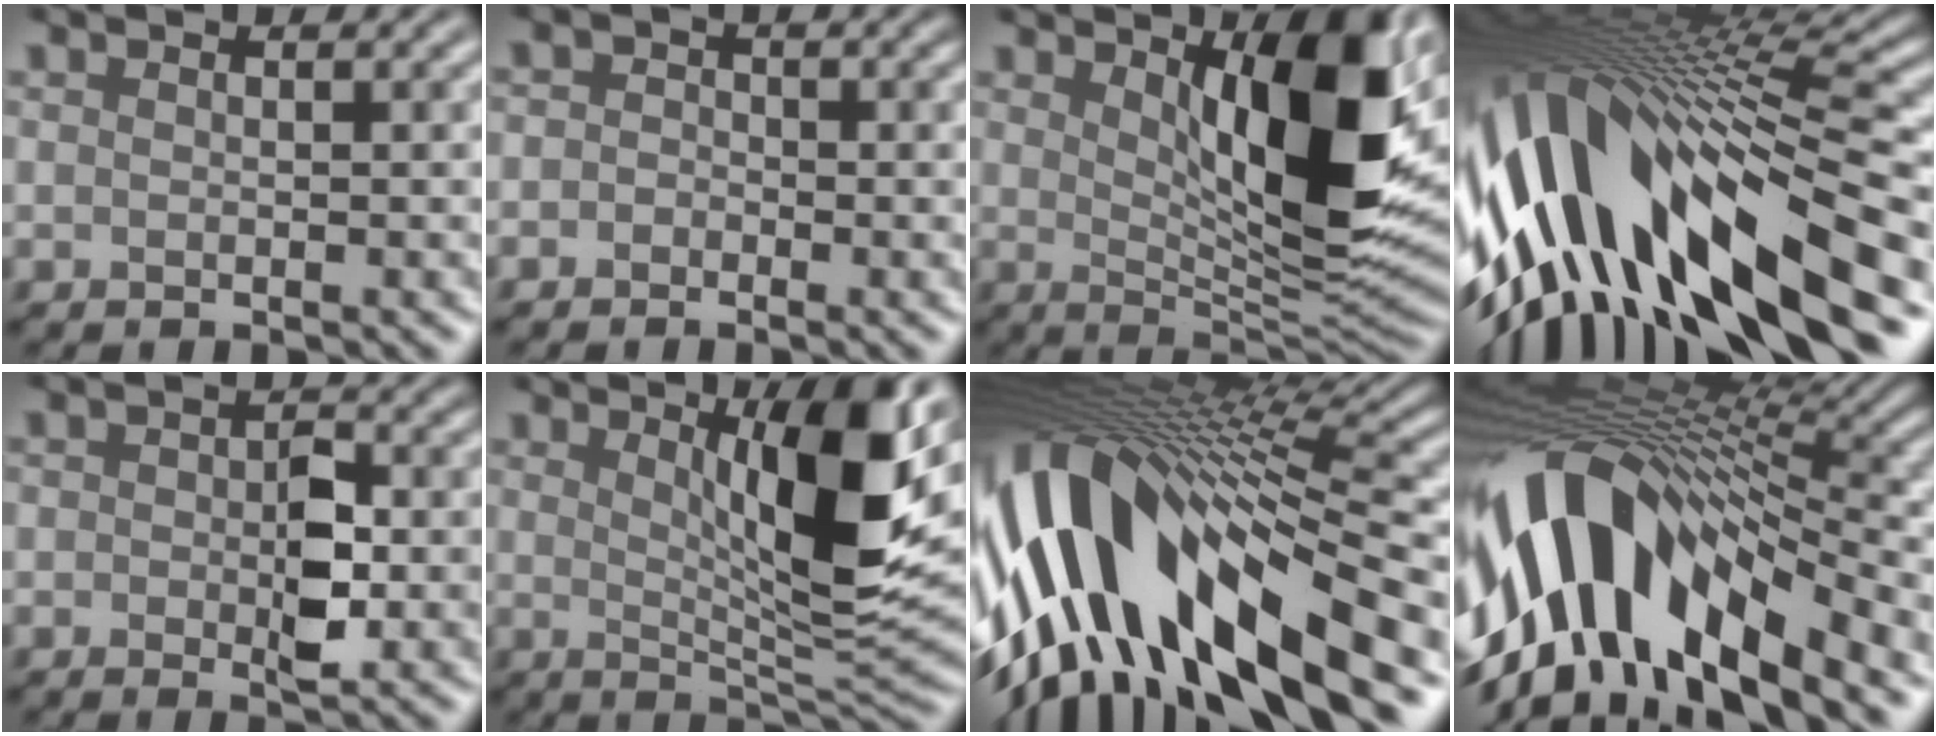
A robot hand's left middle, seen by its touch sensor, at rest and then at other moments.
{"total": 1.3, "force": [-1.1, 0.2, -0.6], "torque": [0.002, -0.002, -0.009]}
{"total": 9.9, "force": [2.4, 2.6, 9.3], "torque": [-0.149, -0.013, 0.062]}
{"total": 14.7, "force": [-5.5, 5.4, 12.6], "torque": [-0.239, 0.013, -0.073]}
{"total": 3.2, "force": [-1.0, 1.2, 2.8], "torque": [-0.060, -0.006, 0.002]}
{"total": 8.3, "force": [1.9, 1.1, 8.0], "torque": [-0.130, -0.015, 0.057]}
{"total": 14.7, "force": [-3.8, 5.3, 13.1], "torque": [-0.248, 0.028, -0.045]}
{"total": 14.0, "force": [-3.3, 6.5, 11.9], "torque": [-0.229, 0.008, -0.033]}